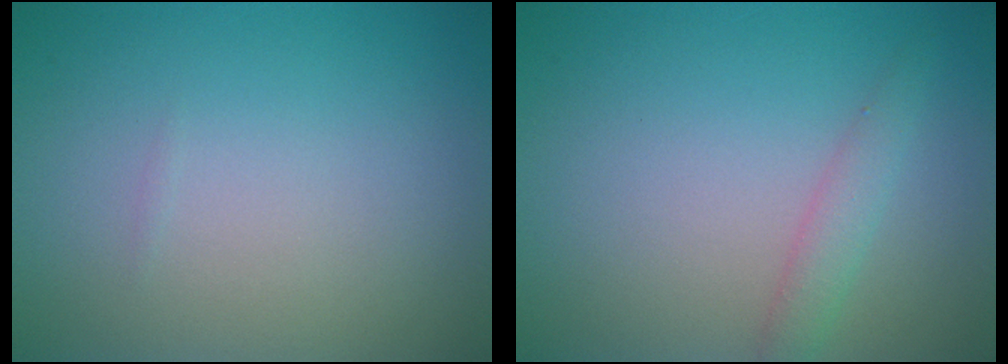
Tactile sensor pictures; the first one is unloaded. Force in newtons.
{"total": 1.7, "press": 1.7, "slide": 0.1}